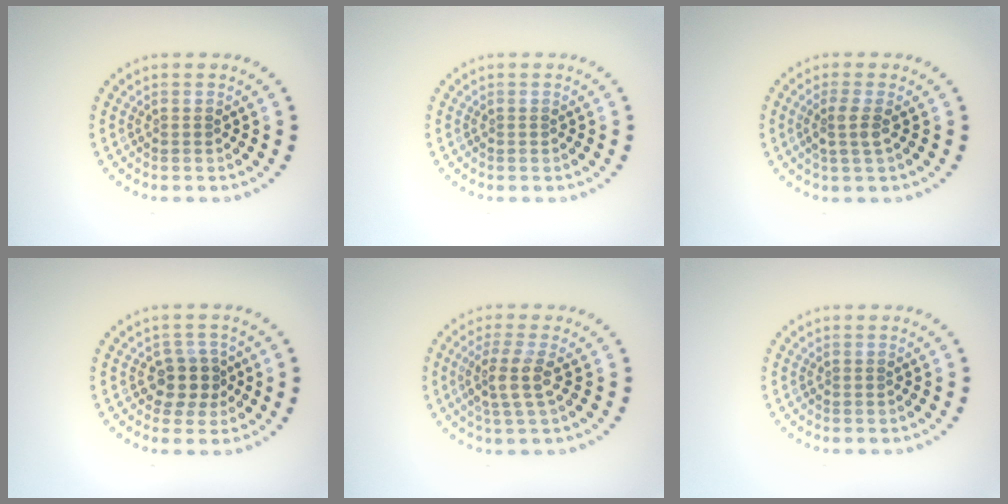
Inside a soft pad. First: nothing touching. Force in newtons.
{"total": 0.0}
{"total": 1.9, "press": 1.5, "slide": 1.1}
{"total": 2.7, "press": 2.3, "slide": 1.4}
{"total": 3.0, "press": 2.4, "slide": 1.8}
{"total": 0.0}